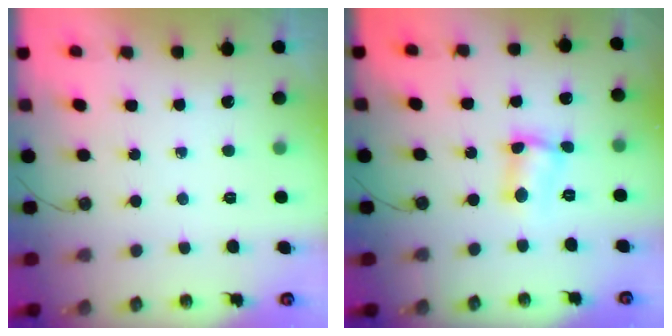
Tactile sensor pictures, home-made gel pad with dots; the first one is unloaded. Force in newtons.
{"total": 5.0, "press": 4.7, "slide": 1.6}